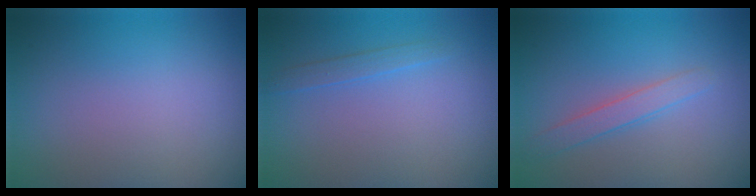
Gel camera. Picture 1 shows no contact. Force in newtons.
{"total": 1.1, "press": 1.1, "slide": 0.1}
{"total": 1.8, "press": 1.8, "slide": 0.1}